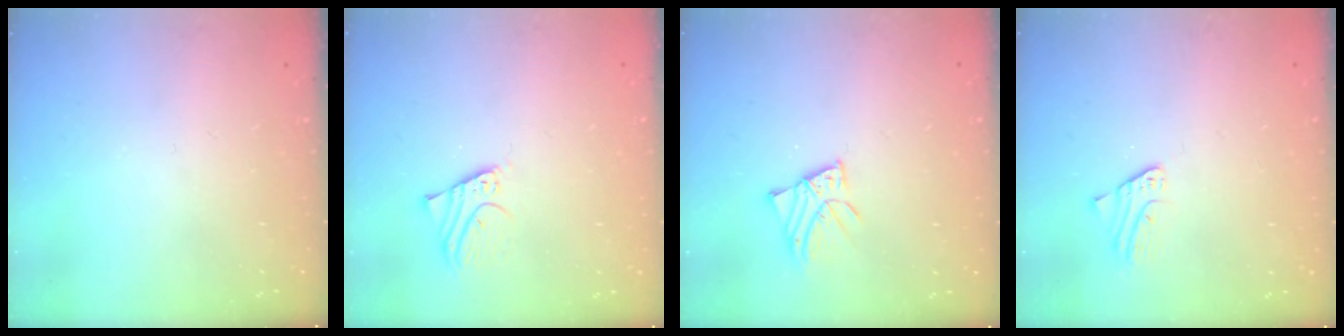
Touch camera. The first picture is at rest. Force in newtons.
{"total": 2.8, "press": 2.8, "slide": 0.2}
{"total": 3.0, "press": 3.0, "slide": 0.5}
{"total": 2.3, "press": 2.3, "slide": 0.2}